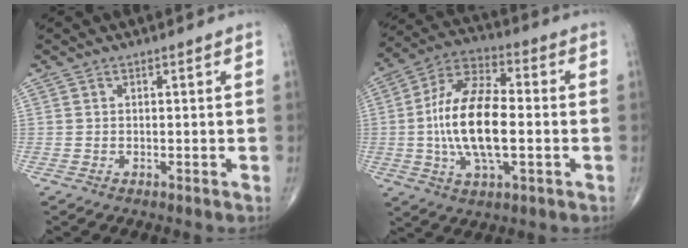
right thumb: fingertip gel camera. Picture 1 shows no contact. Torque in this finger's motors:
{"motor_torque": [0.30, 0.31, 1.69, -0.03, 0.40]}